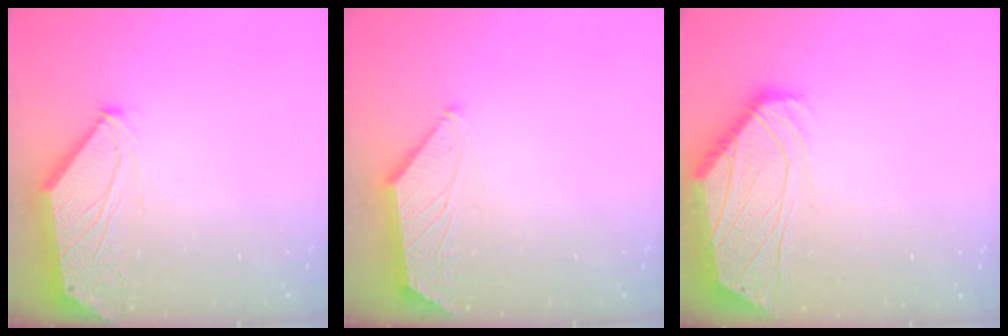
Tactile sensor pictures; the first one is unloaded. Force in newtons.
{"total": 1.2, "press": 1.1, "slide": 0.3}
{"total": 0.7, "press": 0.5, "slide": 0.4}